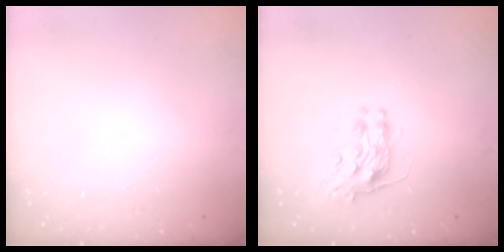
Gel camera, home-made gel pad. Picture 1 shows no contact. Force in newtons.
{"total": 10.0, "press": 10.0, "slide": 0.0}